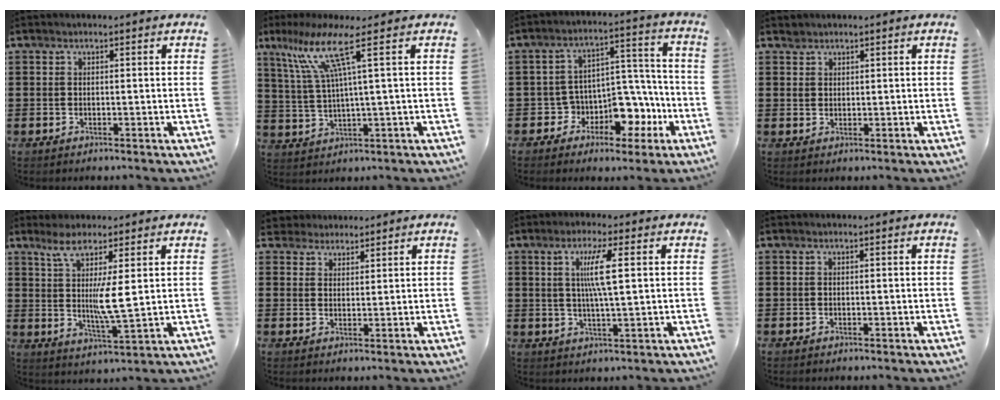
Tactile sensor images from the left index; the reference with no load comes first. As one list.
[{"total": 9.2, "force": [3.9, -0.2, 8.3], "torque": [-0.186, -0.011, 0.058]}, {"total": 7.5, "force": [-2.9, 6.2, 3.2], "torque": [-0.062, -0.001, -0.045]}, {"total": 1.6, "force": [1.2, 1.0, -0.1], "torque": [-0.002, 0.002, 0.026]}, {"total": 7.1, "force": [3.0, 0.4, 6.4], "torque": [-0.123, -0.017, 0.050]}, {"total": 2.8, "force": [2.4, 1.3, -0.5], "torque": [-0.003, 0.004, 0.046]}, {"total": 6.1, "force": [1.6, 0.5, 5.9], "torque": [-0.117, 0.001, 0.021]}, {"total": 0.0}]